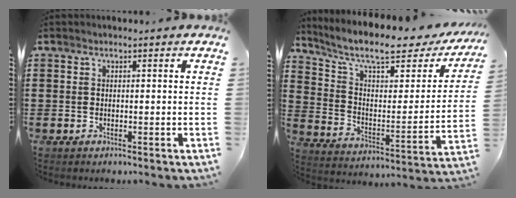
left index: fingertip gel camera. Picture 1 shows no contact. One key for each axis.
{"total": 9.7, "fx": 7.4, "fy": 1.9, "fz": 6.0, "tx": -0.130, "ty": -0.049, "tz": 0.120}